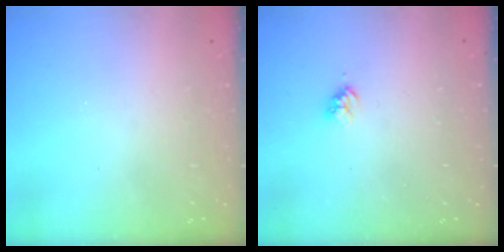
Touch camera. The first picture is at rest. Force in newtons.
{"total": 3.1, "press": 3.1, "slide": 0.4}